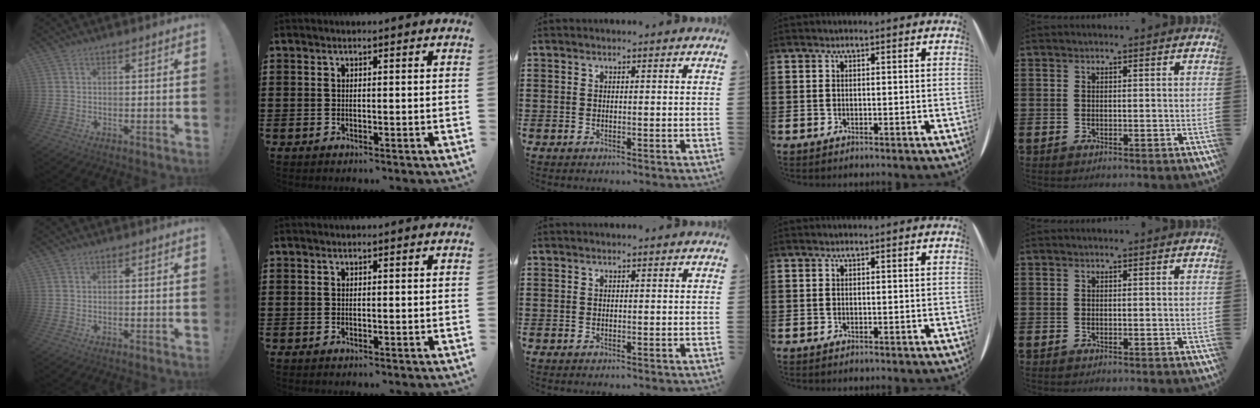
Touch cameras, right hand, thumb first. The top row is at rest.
{}